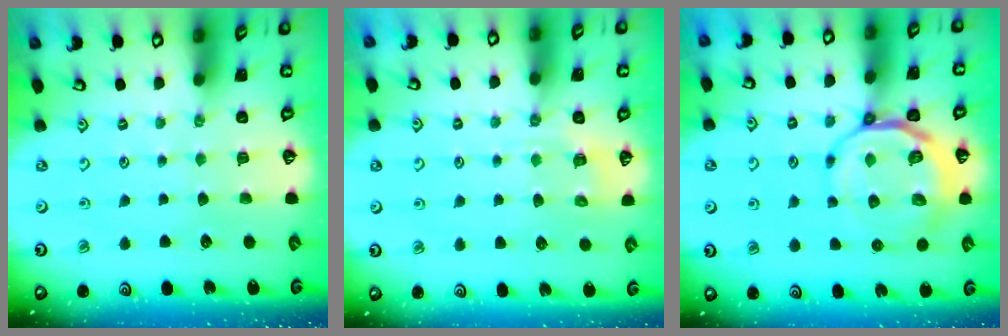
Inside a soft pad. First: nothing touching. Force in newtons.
{"total": 3.2, "press": 3.0, "slide": 1.1}
{"total": 11.2, "press": 10.9, "slide": 2.3}